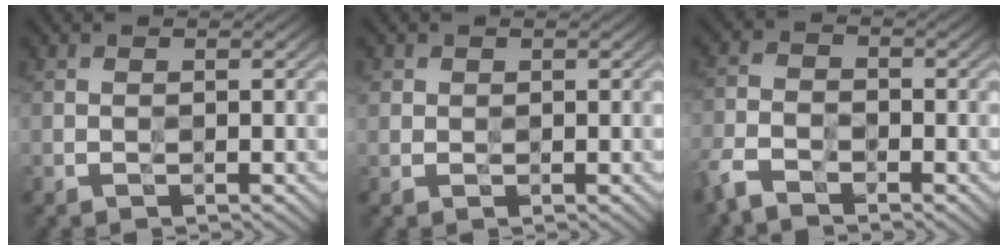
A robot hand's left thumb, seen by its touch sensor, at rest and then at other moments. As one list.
[{"total": 1.2, "force": [0.5, 1.0, 0.2], "torque": [-0.002, -0.002, 0.010]}, {"total": 4.6, "force": [-3.6, 1.9, 2.2], "torque": [-0.052, -0.008, -0.088]}]